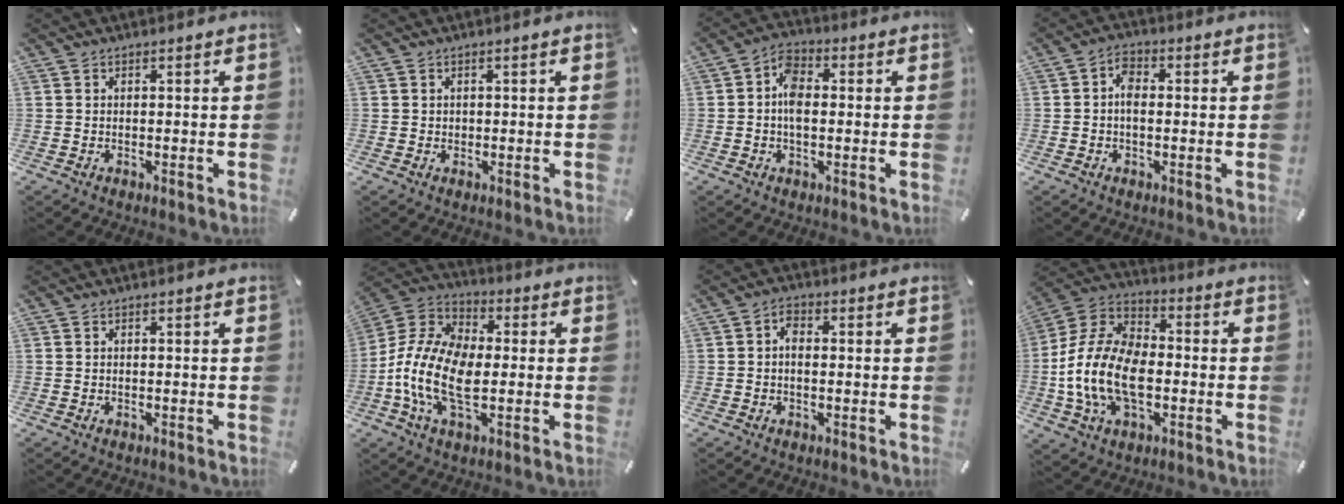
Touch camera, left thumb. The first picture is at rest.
{"total": 0.7, "force": [0.1, 0.7, 0.1], "torque": [-0.001, 0.005, 0.000]}
{"total": 6.3, "force": [-0.4, 4.0, 4.8], "torque": [-0.085, 0.009, -0.008]}
{"total": 3.9, "force": [-0.2, 2.5, 3.0], "torque": [-0.057, 0.009, -0.004]}
{"total": 0.0}
{"total": 14.8, "force": [-3.4, 8.6, 11.6], "torque": [-0.268, -0.004, -0.066]}
{"total": 2.7, "force": [0.0, 1.7, 2.1], "torque": [-0.042, 0.007, -0.002]}
{"total": 16.6, "force": [-4.9, 10.9, 11.5], "torque": [-0.255, 0.022, -0.095]}